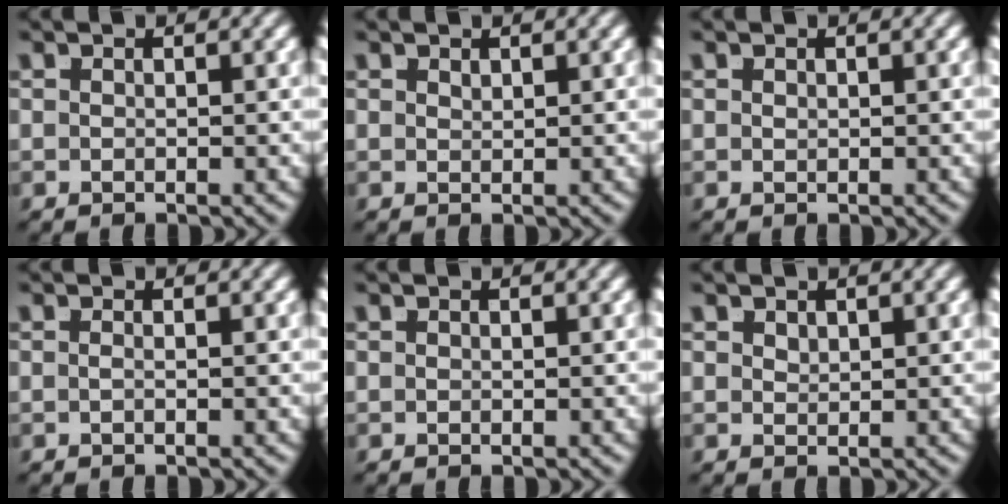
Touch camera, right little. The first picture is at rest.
{"total": 0.8, "force": [0.6, -0.5, 0.0], "torque": [0.008, -0.005, 0.018]}
{"total": 0.0}
{"total": 0.7, "force": [-0.5, -0.4, 0.3], "torque": [-0.008, -0.005, -0.006]}
{"total": 0.0}
{"total": 0.9, "force": [0.8, -0.3, 0.1], "torque": [0.006, -0.005, 0.025]}